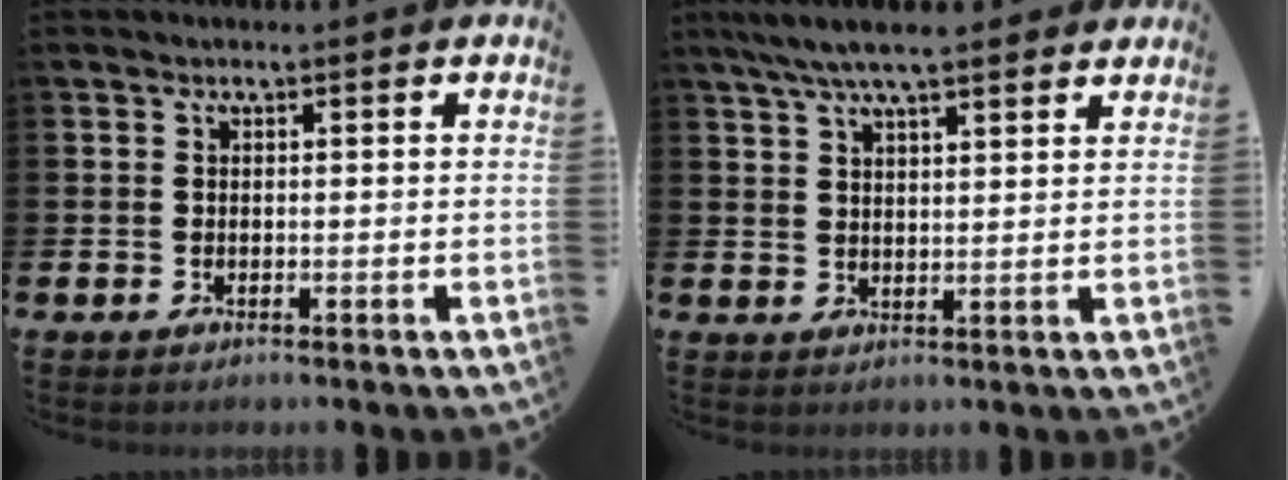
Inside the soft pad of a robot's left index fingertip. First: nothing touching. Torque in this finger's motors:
{"motor_torque": [1.11, -1.03, 0.83, 0.21]}